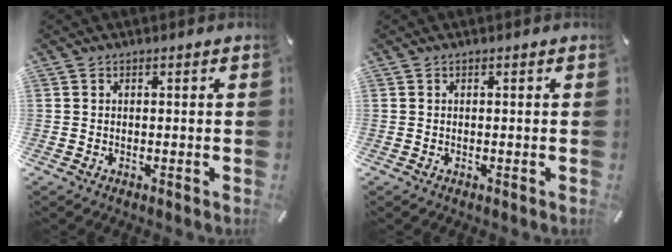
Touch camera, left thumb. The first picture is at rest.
{"total": 0.0}